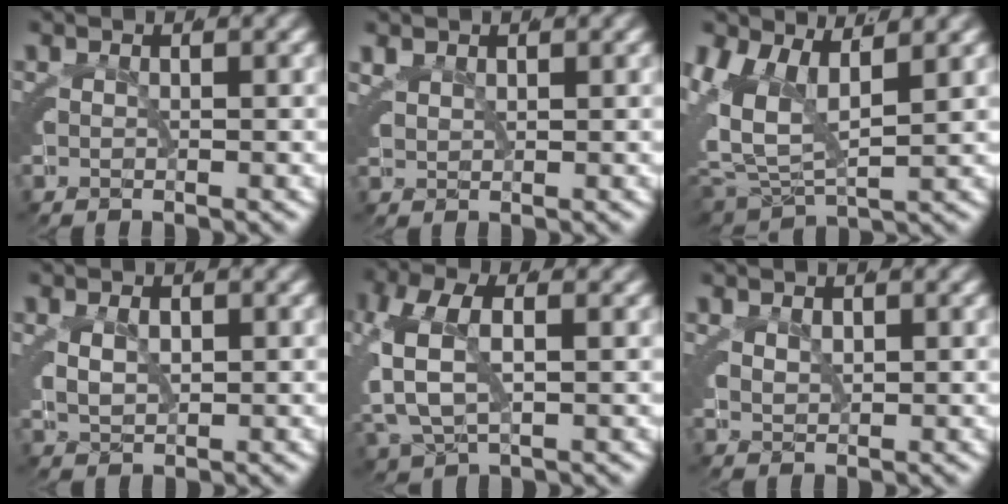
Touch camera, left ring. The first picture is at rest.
{"total": 3.0, "force": [1.2, 2.5, 0.9], "torque": [-0.036, -0.010, 0.022]}
{"total": 7.5, "force": [1.3, 5.9, 4.4], "torque": [-0.111, -0.006, 0.014]}
{"total": 2.4, "force": [-0.1, 2.2, 1.0], "torque": [-0.029, -0.008, -0.002]}
{"total": 4.2, "force": [-0.4, 3.2, 2.7], "torque": [-0.095, -0.017, 0.002]}
{"total": 1.4, "force": [0.3, 1.3, 0.4], "torque": [-0.012, -0.007, 0.007]}